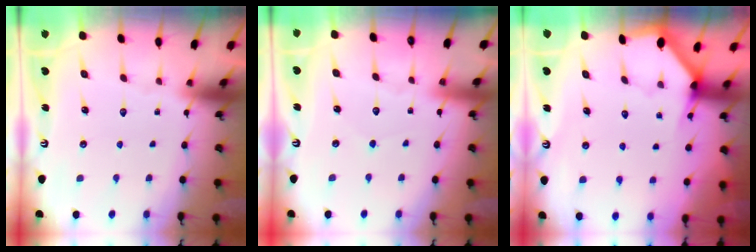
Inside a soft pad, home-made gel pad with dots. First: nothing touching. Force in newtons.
{"total": 2.6, "press": 2.6, "slide": 0.2}
{"total": 2.9, "press": 2.9, "slide": 0.2}